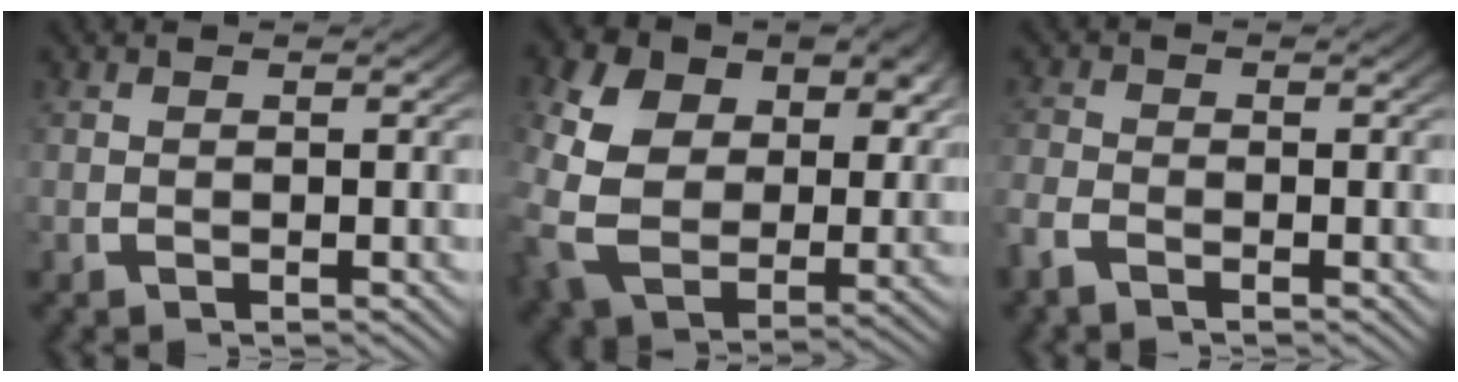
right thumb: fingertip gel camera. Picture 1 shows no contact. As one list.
[{"total": 12.0, "force": [0.4, 9.1, 7.8], "torque": [-0.220, -0.067, 0.026]}, {"total": 2.0, "force": [-1.6, 1.0, 0.4], "torque": [-0.012, -0.001, -0.038]}]